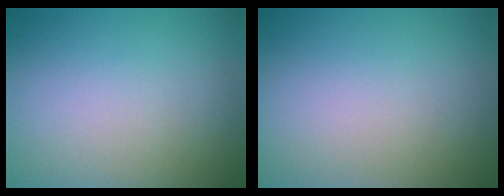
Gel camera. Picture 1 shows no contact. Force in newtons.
{"total": 0.0}